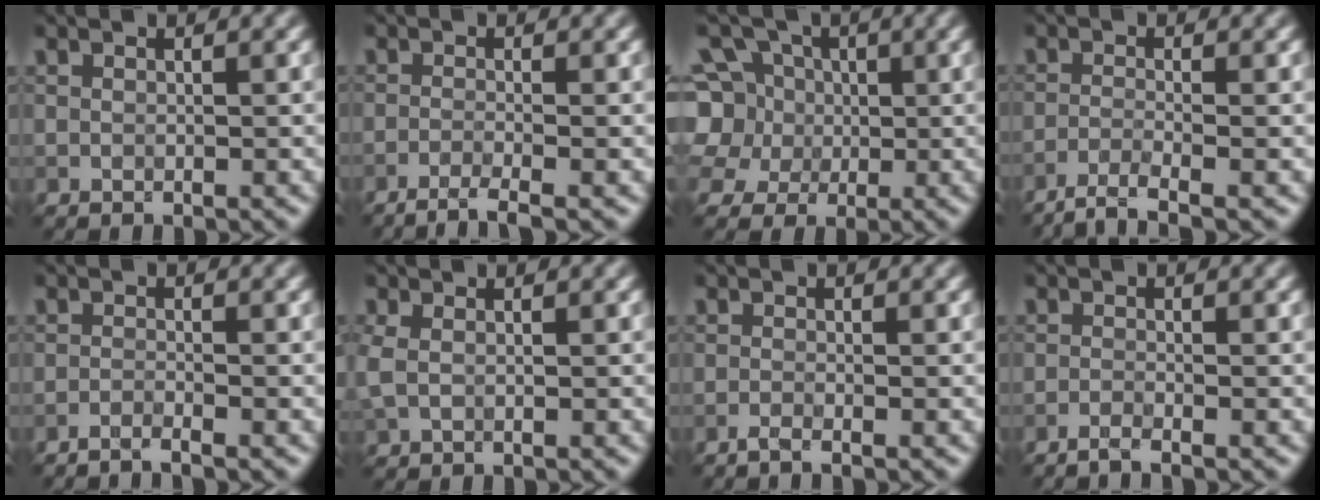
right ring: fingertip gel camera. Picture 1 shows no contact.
{"total": 2.8, "force": [-1.9, 0.4, 1.9], "torque": [-0.035, 0.001, -0.047]}
{"total": 10.1, "force": [2.8, 8.7, 4.5], "torque": [-0.106, 0.038, 0.012]}
{"total": 2.9, "force": [-2.1, 0.4, 2.0], "torque": [-0.036, -0.001, -0.054]}
{"total": 1.6, "force": [-1.4, 0.1, 0.8], "torque": [-0.019, 0.001, -0.035]}
{"total": 1.5, "force": [0.1, 1.0, 1.0], "torque": [-0.032, 0.002, -0.002]}
{"total": 1.0, "force": [-0.8, 0.1, 0.7], "torque": [-0.014, -0.002, -0.021]}
{"total": 1.5, "force": [-1.1, 0.1, 0.9], "torque": [-0.018, 0.000, -0.032]}